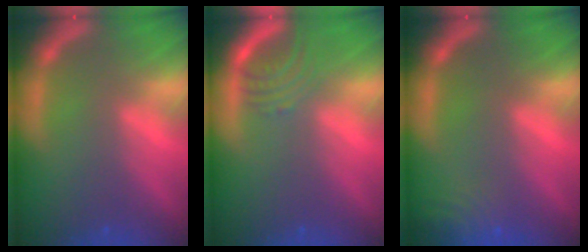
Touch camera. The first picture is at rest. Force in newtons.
{"total": 3.5}
{"total": 5.1}